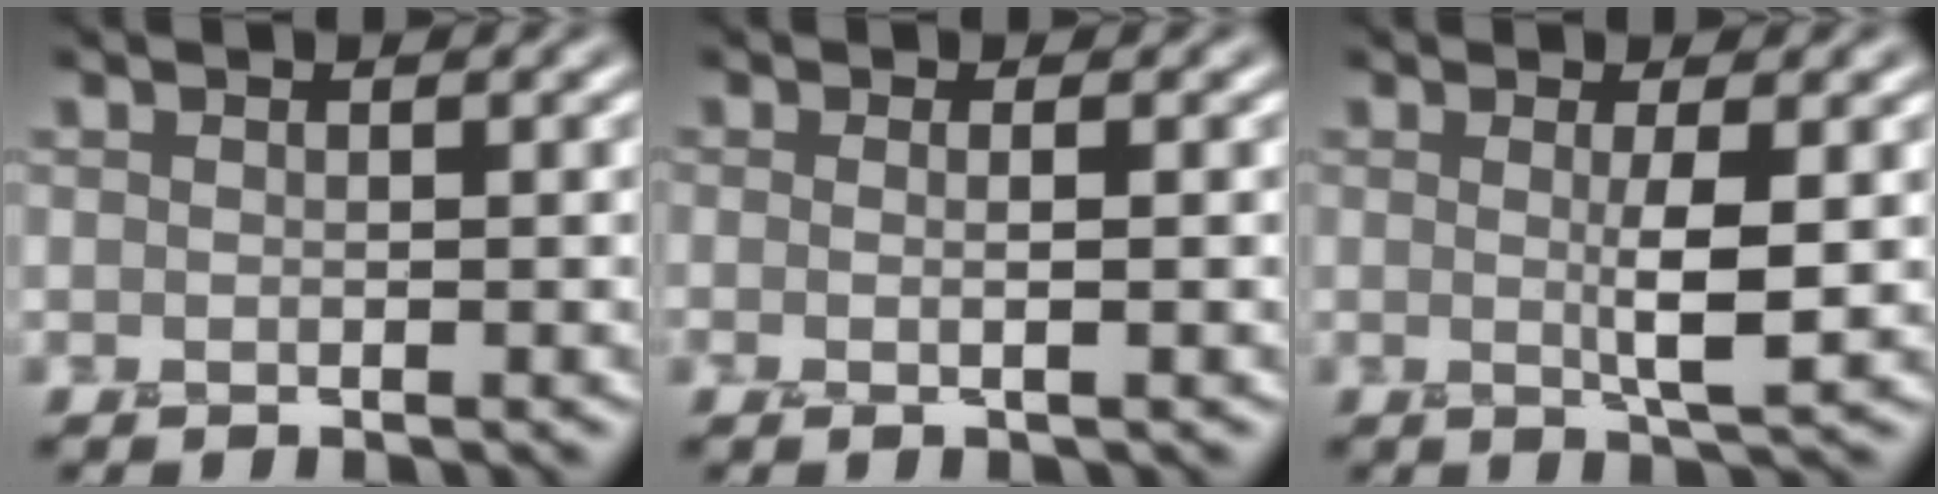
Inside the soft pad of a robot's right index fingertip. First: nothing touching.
{"total": 1.4, "force": [-0.1, 0.5, 1.3], "torque": [-0.014, -0.008, -0.014]}
{"total": 2.6, "force": [0.2, 0.2, 2.6], "torque": [-0.047, -0.008, 0.003]}